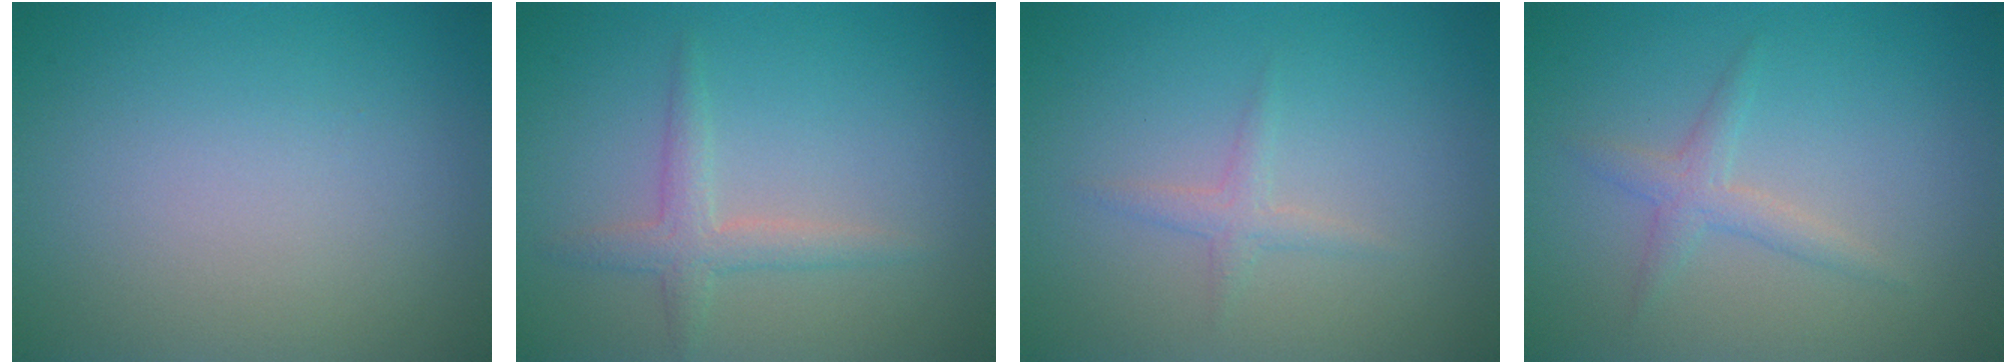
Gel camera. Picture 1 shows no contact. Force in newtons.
{"total": 2.1, "press": 2.1, "slide": 0.0}
{"total": 1.2, "press": 1.2, "slide": 0.0}
{"total": 1.8, "press": 1.8, "slide": 0.1}